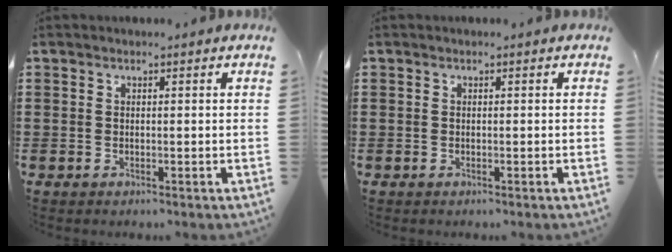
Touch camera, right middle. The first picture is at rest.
{"total": 0.0}